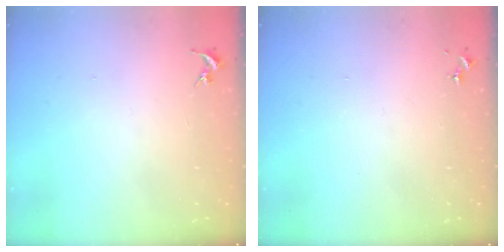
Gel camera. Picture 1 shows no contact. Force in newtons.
{"total": 0.0}